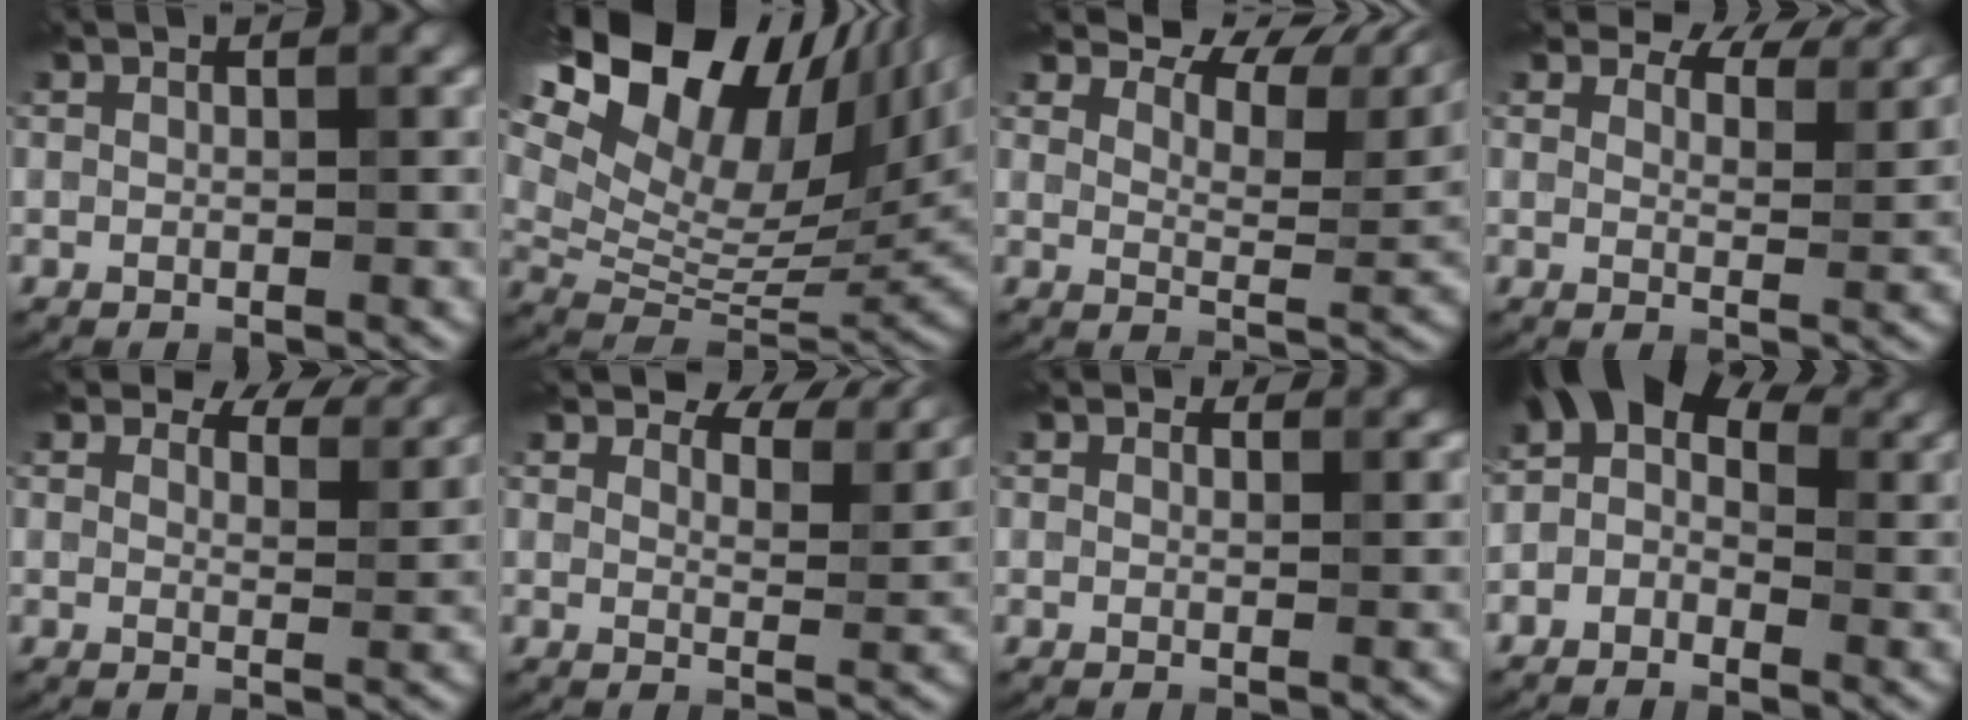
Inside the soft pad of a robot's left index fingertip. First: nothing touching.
{"total": 20.2, "force": [10.2, 10.7, 13.8], "torque": [-0.245, 0.060, 0.183]}
{"total": 9.6, "force": [7.9, 3.1, 4.6], "torque": [-0.072, 0.008, 0.117]}
{"total": 7.7, "force": [6.7, 2.5, 3.0], "torque": [-0.044, 0.005, 0.076]}
{"total": 6.5, "force": [5.6, 2.1, 2.6], "torque": [-0.036, 0.004, 0.064]}
{"total": 7.0, "force": [6.1, 2.0, 2.8], "torque": [-0.043, 0.008, 0.074]}
{"total": 2.4, "force": [2.2, 0.8, 0.5], "torque": [-0.013, 0.000, 0.023]}
{"total": 6.7, "force": [0.7, 4.7, 4.7], "torque": [-0.054, 0.020, -0.005]}